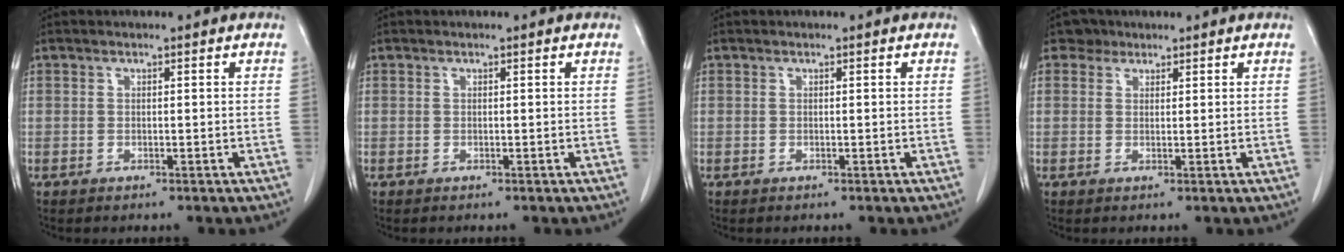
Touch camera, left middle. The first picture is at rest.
{"total": 0.0}
{"total": 0.0}
{"total": 1.9, "force": [1.4, 1.2, -0.2], "torque": [0.005, 0.002, 0.020]}